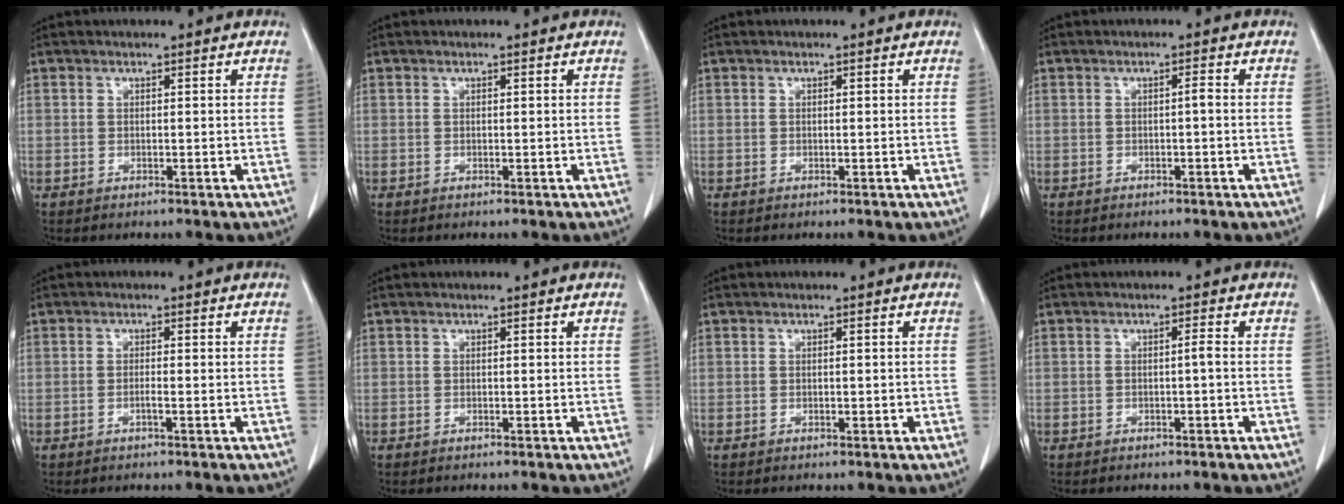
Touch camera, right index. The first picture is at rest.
{"total": 0.0}
{"total": 0.0}
{"total": 0.8, "force": [-0.2, 0.0, 0.8], "torque": [-0.012, 0.002, -0.003]}
{"total": 1.0, "force": [-0.4, -0.1, 0.9], "torque": [-0.018, 0.001, -0.009]}
{"total": 0.0}
{"total": 0.5, "force": [-0.1, 0.3, 0.4], "torque": [-0.007, 0.000, 0.000]}
{"total": 0.9, "force": [-0.3, -0.1, 0.9], "torque": [-0.012, 0.002, -0.006]}